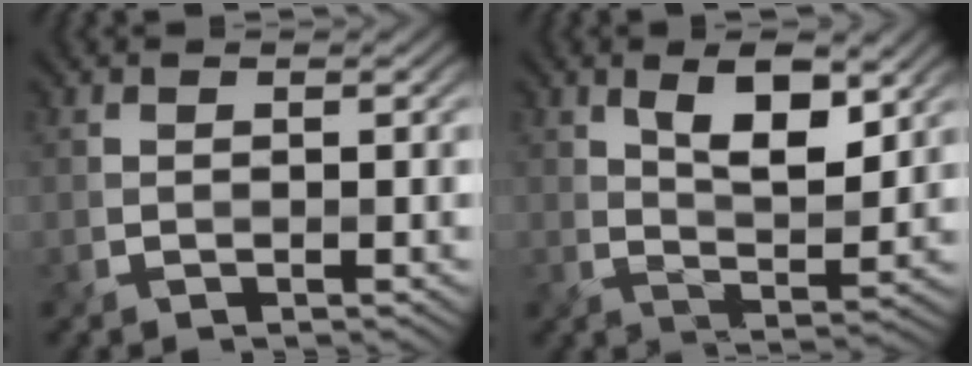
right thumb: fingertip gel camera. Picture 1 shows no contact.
{"total": 7.6, "force": [3.7, 3.0, 5.9], "torque": [-0.102, -0.011, 0.069]}